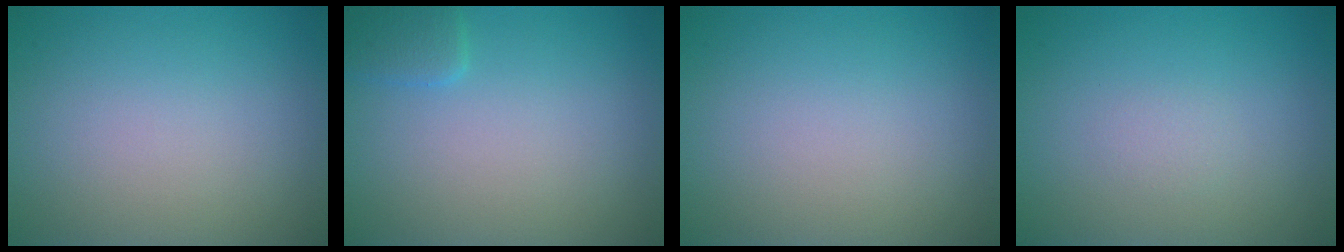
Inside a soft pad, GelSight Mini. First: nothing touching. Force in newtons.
{"total": 1.4, "press": 1.4, "slide": 0.1}
{"total": 0.0}
{"total": 0.6, "press": 0.6, "slide": 0.0}